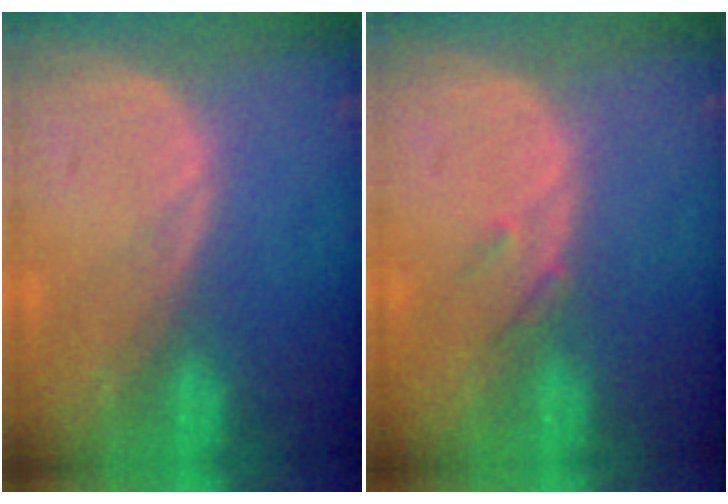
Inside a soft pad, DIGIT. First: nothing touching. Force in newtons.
{"total": 1.5, "press": 1.3, "slide": 0.7}